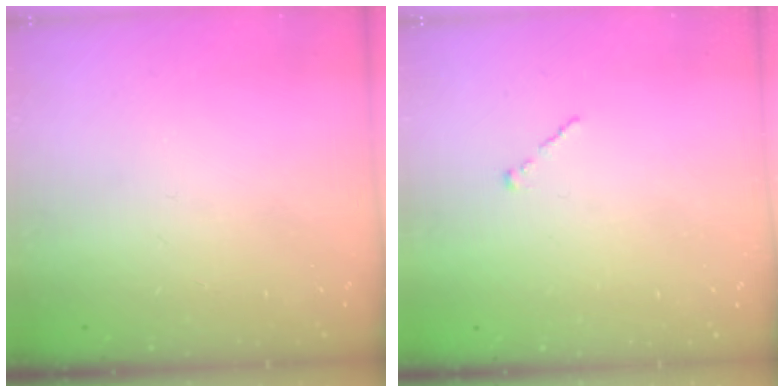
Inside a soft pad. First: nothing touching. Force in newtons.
{"total": 0.0}